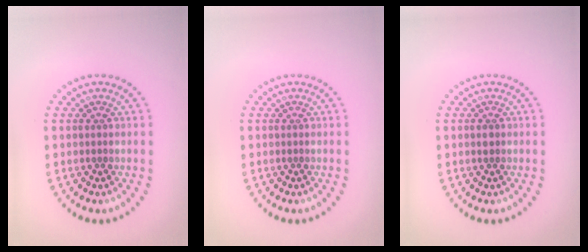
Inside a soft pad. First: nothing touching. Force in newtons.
{"total": 0.0}
{"total": 0.8, "press": 0.8, "slide": 0.0}